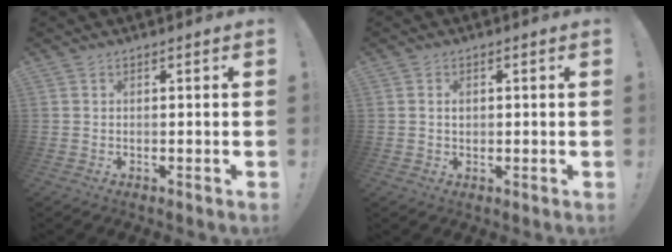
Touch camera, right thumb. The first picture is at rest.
{"total": 1.7, "force": [0.1, 1.3, 1.1], "torque": [-0.006, -0.001, -0.002]}